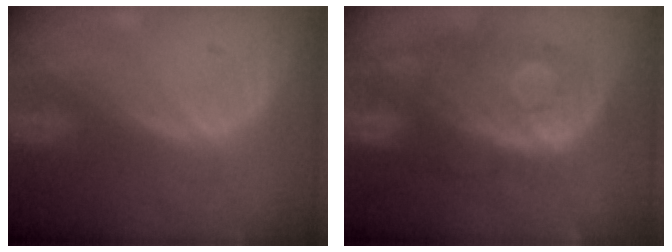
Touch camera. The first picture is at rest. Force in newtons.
{"total": 11.4, "press": 9.8, "slide": 5.8}